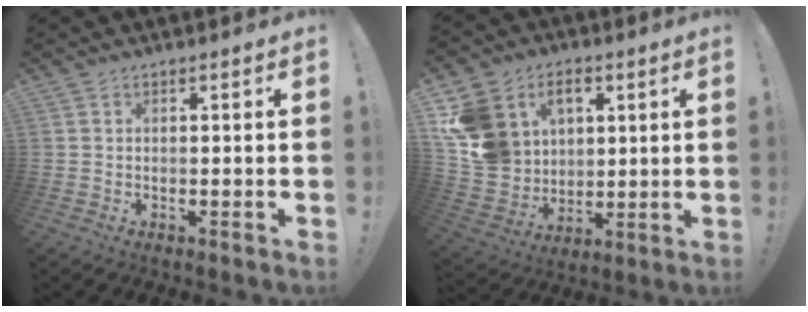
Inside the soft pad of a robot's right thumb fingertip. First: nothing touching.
{"total": 16.7, "force": [5.9, 14.0, 7.0], "torque": [-0.133, -0.020, 0.129]}